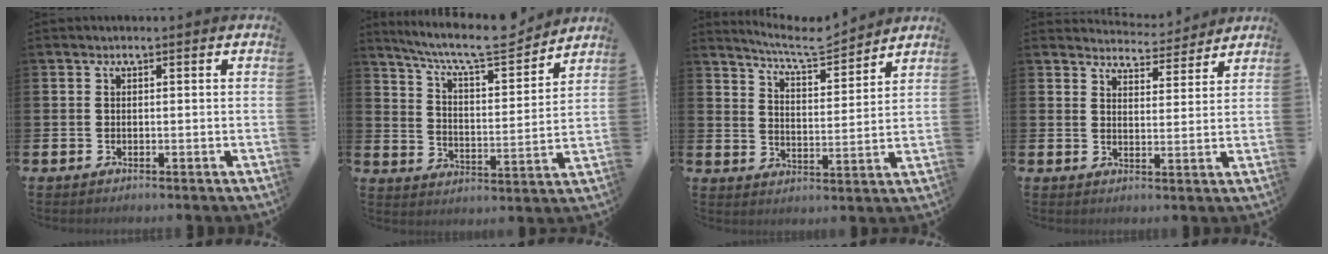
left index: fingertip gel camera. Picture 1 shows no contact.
{"total": 8.6, "force": [7.9, 1.3, 3.3], "torque": [-0.092, -0.053, 0.135]}
{"total": 6.5, "force": [6.1, 0.8, 1.9], "torque": [-0.055, -0.039, 0.104]}
{"total": 4.2, "force": [4.1, 0.5, 0.0], "torque": [-0.010, -0.030, 0.073]}